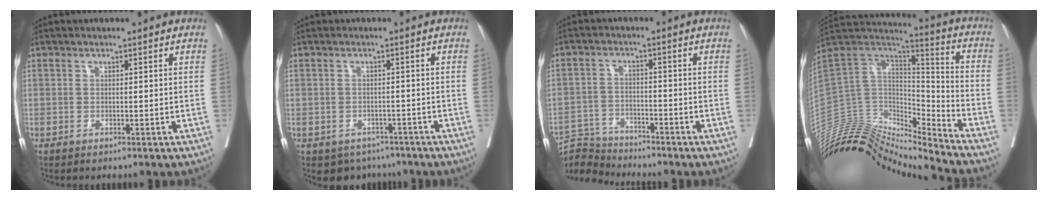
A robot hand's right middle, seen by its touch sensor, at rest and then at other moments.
{"total": 5.5, "force": [-4.4, 3.3, 0.7], "torque": [0.000, 0.009, -0.055]}
{"total": 7.1, "force": [-7.1, 0.1, -0.6], "torque": [0.007, 0.002, -0.133]}
{"total": 21.2, "force": [-20.0, 3.2, 6.2], "torque": [-0.111, 0.065, -0.343]}